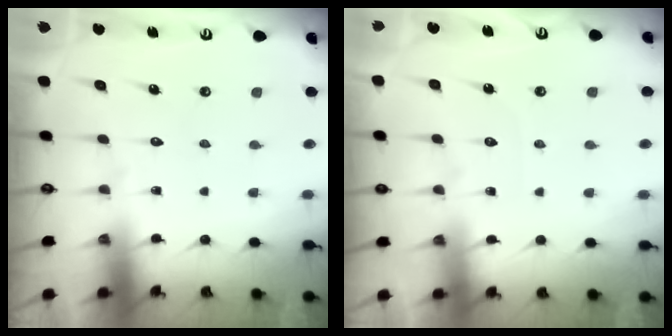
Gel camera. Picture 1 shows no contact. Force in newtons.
{"total": 2.7, "press": 2.7, "slide": 0.3}